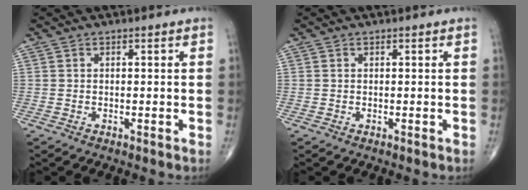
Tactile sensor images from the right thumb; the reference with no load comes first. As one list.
[{"total": 0.0}]